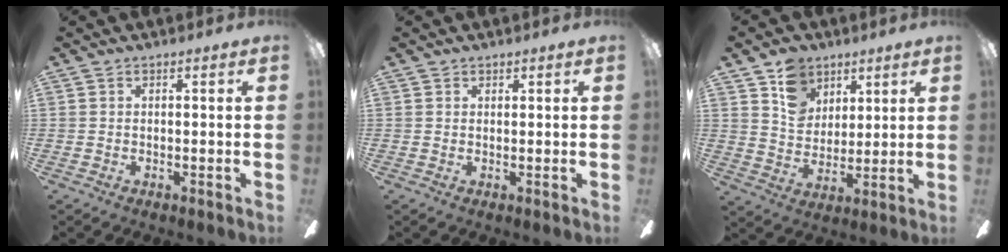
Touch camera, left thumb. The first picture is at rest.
{"total": 1.0, "force": [0.8, 0.5, -0.4], "torque": [0.007, -0.001, 0.016]}
{"total": 10.4, "force": [6.4, 7.8, 2.4], "torque": [-0.045, -0.027, 0.124]}